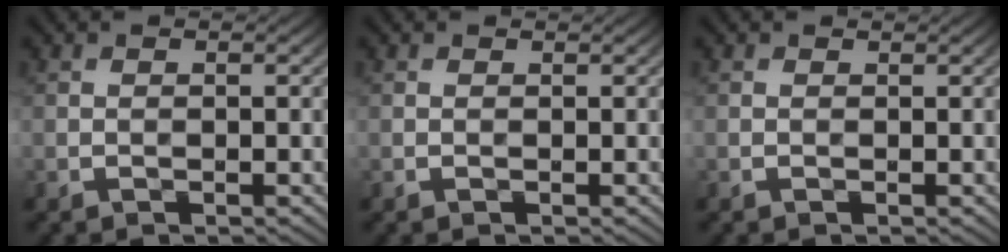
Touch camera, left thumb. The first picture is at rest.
{"total": 0.0}
{"total": 0.5, "force": [0.0, 0.0, -0.5], "torque": [0.008, -0.002, 0.002]}